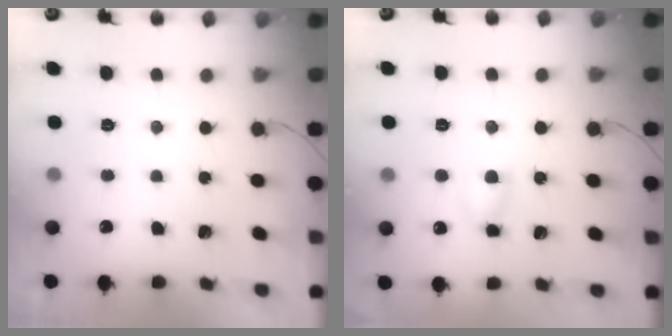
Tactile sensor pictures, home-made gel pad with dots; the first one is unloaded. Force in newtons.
{"total": 4.4, "press": 4.3, "slide": 1.0}